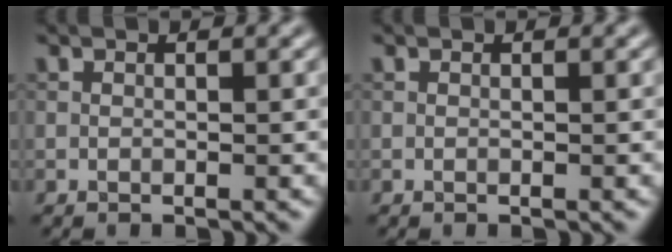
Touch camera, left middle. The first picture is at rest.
{"total": 0.0}